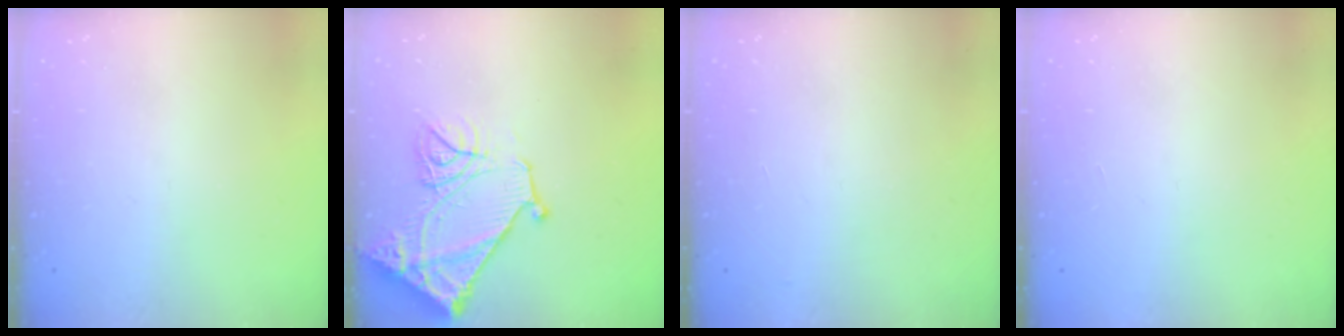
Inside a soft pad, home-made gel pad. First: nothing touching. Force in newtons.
{"total": 15.8, "press": 15.7, "slide": 1.5}
{"total": 2.9, "press": 2.9, "slide": 0.1}
{"total": 1.7, "press": 1.7, "slide": 0.1}